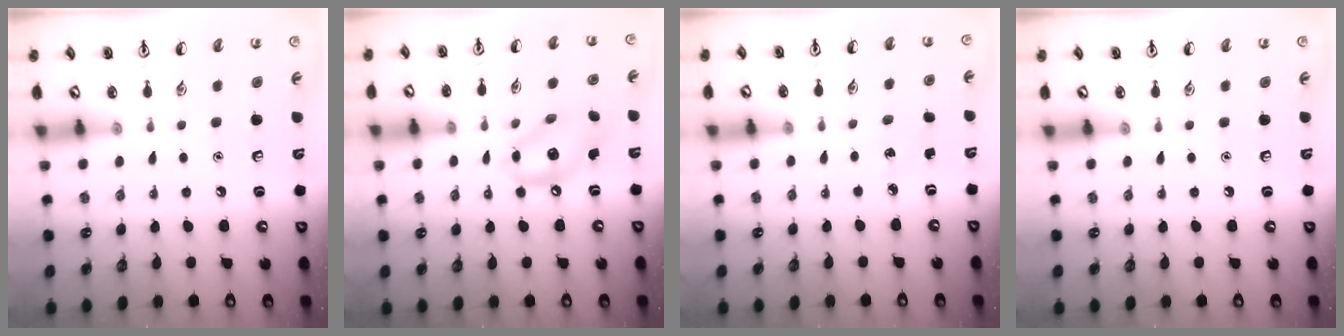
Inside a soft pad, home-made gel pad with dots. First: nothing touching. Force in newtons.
{"total": 12.1, "press": 11.8, "slide": 3.0}
{"total": 2.8, "press": 2.6, "slide": 1.0}
{"total": 0.0}